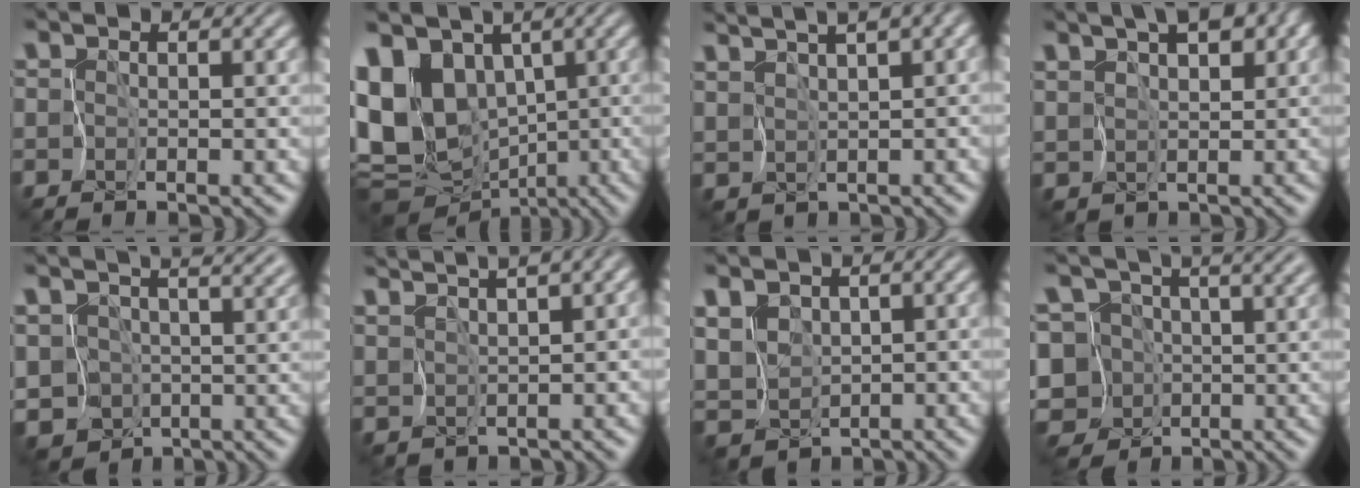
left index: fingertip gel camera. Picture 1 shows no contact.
{"total": 11.8, "force": [1.2, 8.9, 7.7], "torque": [-0.171, -0.014, 0.041]}
{"total": 7.7, "force": [4.8, 2.5, 5.5], "torque": [-0.116, 0.017, 0.093]}
{"total": 7.1, "force": [3.7, 3.6, 4.9], "torque": [-0.086, 0.025, 0.057]}
{"total": 7.7, "force": [1.7, 5.4, 5.2], "torque": [-0.089, -0.004, 0.032]}
{"total": 5.4, "force": [4.3, 0.6, 3.2], "torque": [-0.075, 0.015, 0.080]}
{"total": 4.8, "force": [0.1, 4.0, 2.6], "torque": [-0.061, 0.005, -0.003]}
{"total": 7.4, "force": [-0.6, 5.8, 4.6], "torque": [-0.086, 0.022, -0.019]}